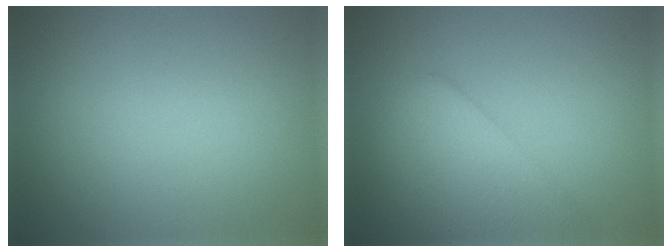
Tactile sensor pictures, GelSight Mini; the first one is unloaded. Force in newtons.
{"total": 6.1, "press": 6.1, "slide": 0.1}